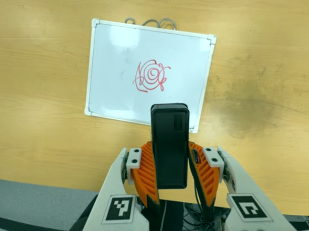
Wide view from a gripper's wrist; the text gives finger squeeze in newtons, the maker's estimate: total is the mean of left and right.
{"total": 4.2, "left": 3.0, "right": 5.4}